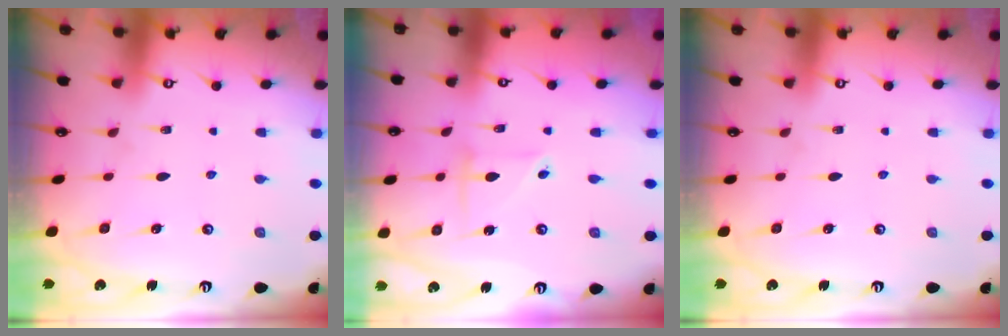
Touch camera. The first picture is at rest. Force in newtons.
{"total": 2.9, "press": 2.9, "slide": 0.3}
{"total": 0.0}